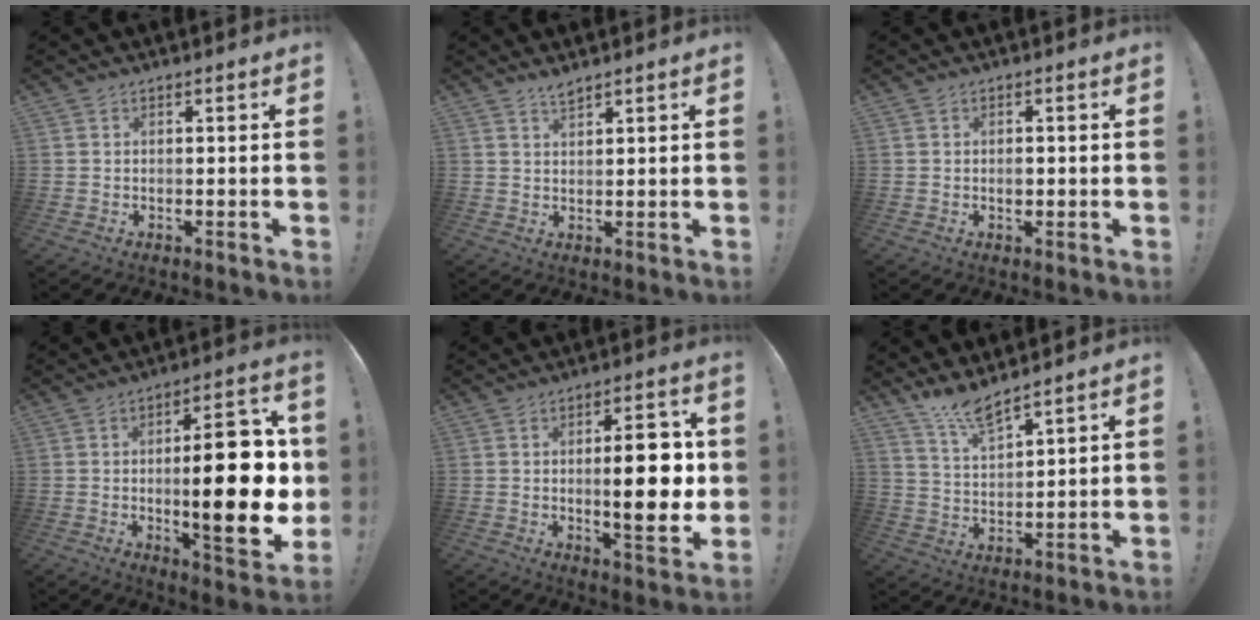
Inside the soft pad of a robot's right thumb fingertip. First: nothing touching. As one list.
[{"total": 2.5, "force": [2.2, 0.3, 1.0], "torque": [-0.009, -0.017, 0.038]}, {"total": 1.7, "force": [-0.4, 1.2, 1.2], "torque": [-0.005, -0.003, -0.010]}, {"total": 22.7, "force": [0.1, 6.6, 21.8], "torque": [-0.313, -0.009, 0.005]}, {"total": 14.7, "force": [0.5, 4.6, 13.9], "torque": [-0.194, -0.007, 0.001]}, {"total": 8.0, "force": [7.0, 1.2, 3.6], "torque": [-0.078, -0.043, 0.129]}]